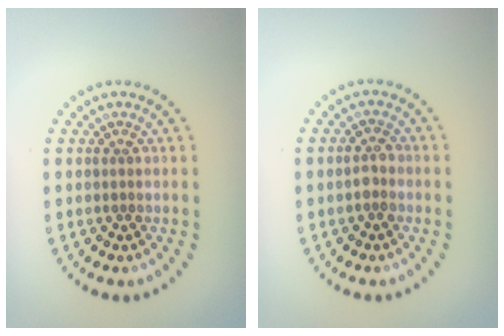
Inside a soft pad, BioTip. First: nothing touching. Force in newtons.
{"total": 1.6, "press": 1.6, "slide": 0.4}